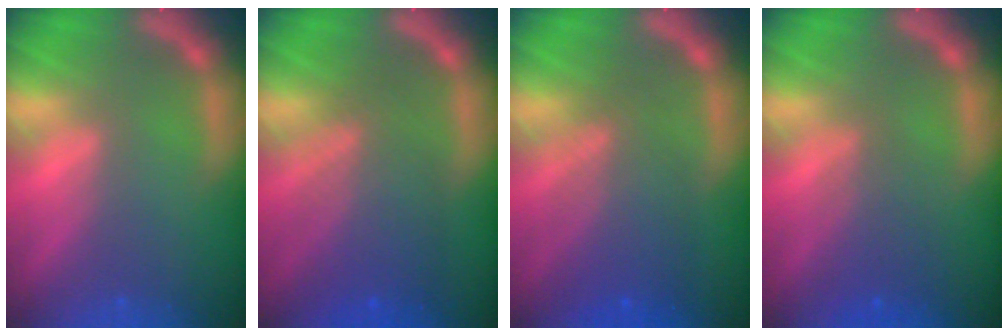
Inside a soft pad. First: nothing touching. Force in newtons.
{"total": 6.6}
{"total": 6.0}
{"total": 3.0}